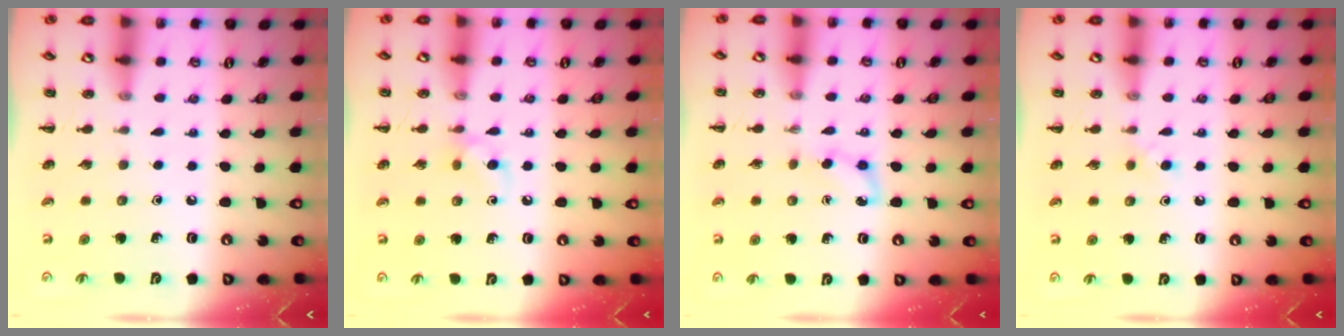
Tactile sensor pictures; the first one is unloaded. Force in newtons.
{"total": 5.5, "press": 5.4, "slide": 1.0}
{"total": 3.2, "press": 3.1, "slide": 0.9}
{"total": 3.0, "press": 2.6, "slide": 1.4}